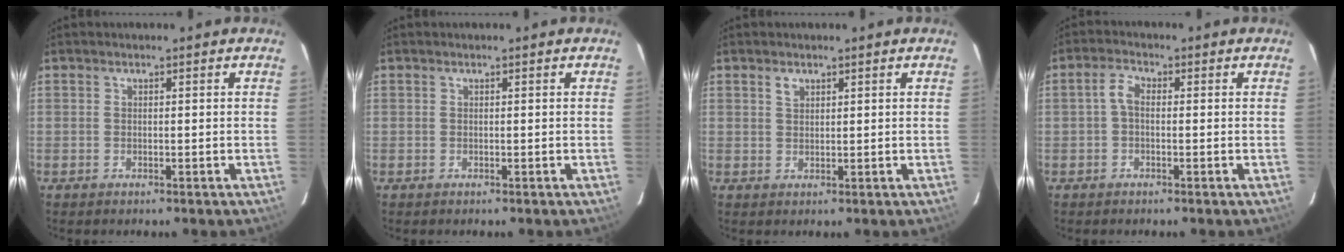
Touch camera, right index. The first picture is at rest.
{"total": 0.0}
{"total": 1.6, "force": [1.0, 1.0, 0.8], "torque": [-0.013, 0.004, 0.018]}
{"total": 2.5, "force": [-0.4, 1.5, 2.0], "torque": [-0.041, 0.010, -0.009]}